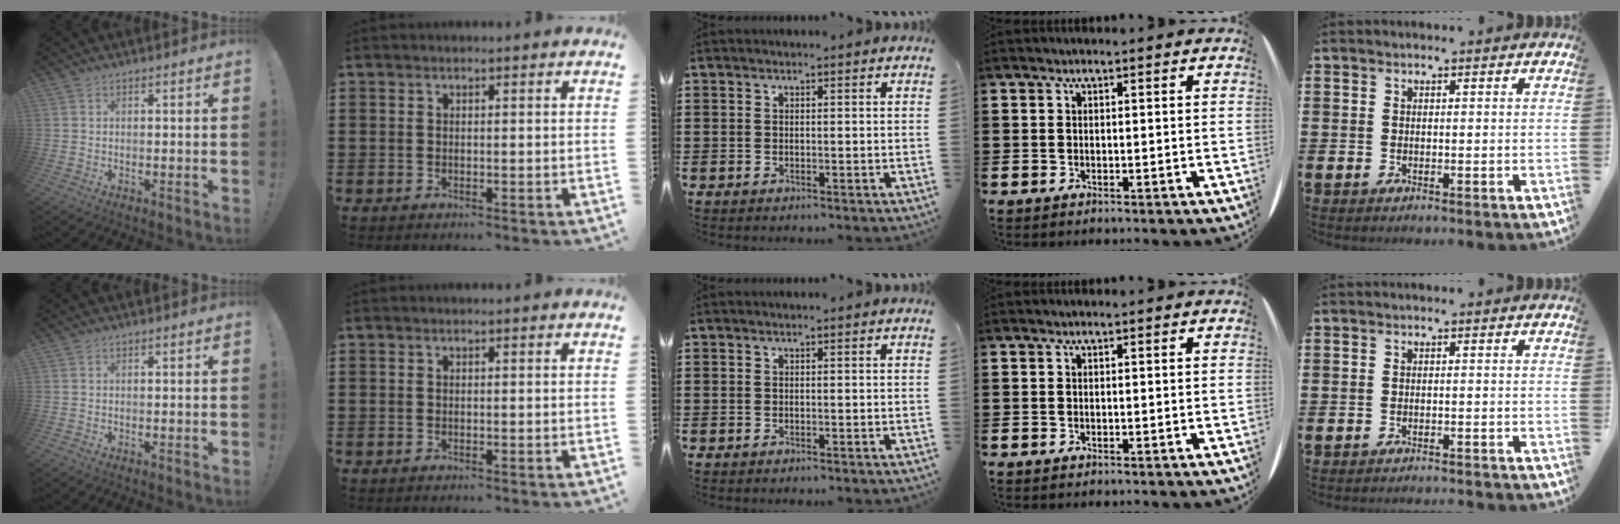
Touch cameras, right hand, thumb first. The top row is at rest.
{"little": {"total": 1.0, "force": [-1.0, -0.2, -0.1], "torque": [0.000, 0.002, -0.020]}}